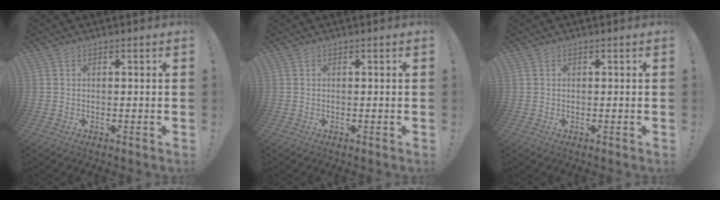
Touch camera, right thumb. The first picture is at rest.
{"total": 0.0}
{"total": 0.0}